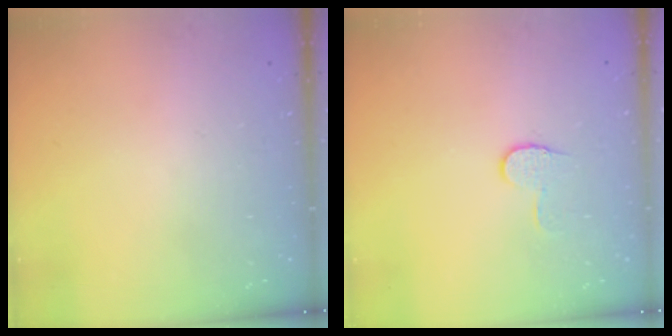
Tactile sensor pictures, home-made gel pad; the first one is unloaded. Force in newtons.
{"total": 6.3, "press": 6.3, "slide": 0.4}